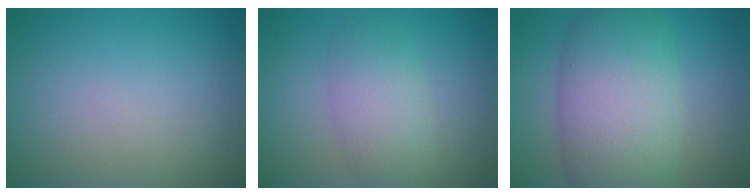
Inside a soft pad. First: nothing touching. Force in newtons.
{"total": 4.0, "press": 4.0, "slide": 0.2}
{"total": 9.7, "press": 9.7, "slide": 0.7}